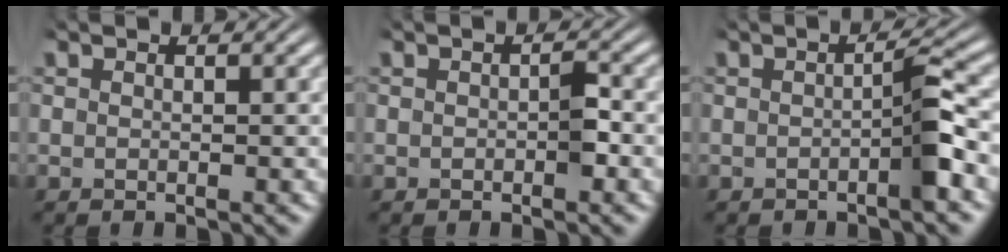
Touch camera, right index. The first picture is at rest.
{"total": 1.0, "force": [-0.3, 0.3, 0.9], "torque": [-0.011, -0.001, -0.004]}
{"total": 2.3, "force": [-0.5, 0.0, 2.3], "torque": [-0.022, 0.009, -0.014]}